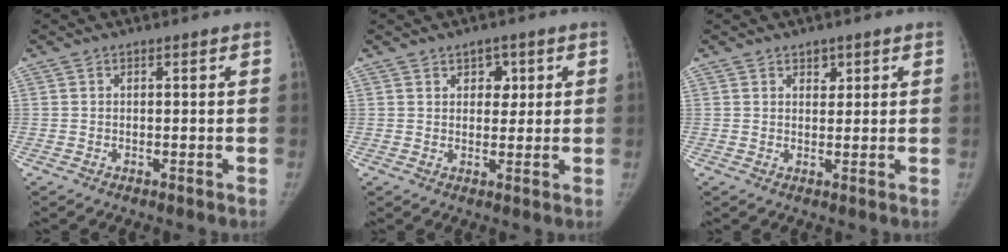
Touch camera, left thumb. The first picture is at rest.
{"total": 3.7, "force": [1.6, 2.7, 1.9], "torque": [-0.001, -0.007, 0.022]}
{"total": 2.2, "force": [1.3, 1.5, 0.9], "torque": [0.002, -0.007, 0.020]}